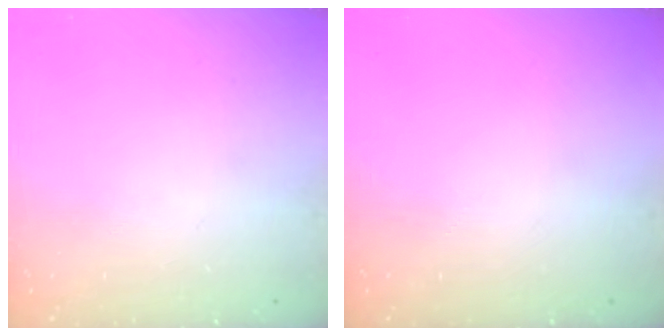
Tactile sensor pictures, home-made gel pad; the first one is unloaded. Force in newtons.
{"total": 0.0}